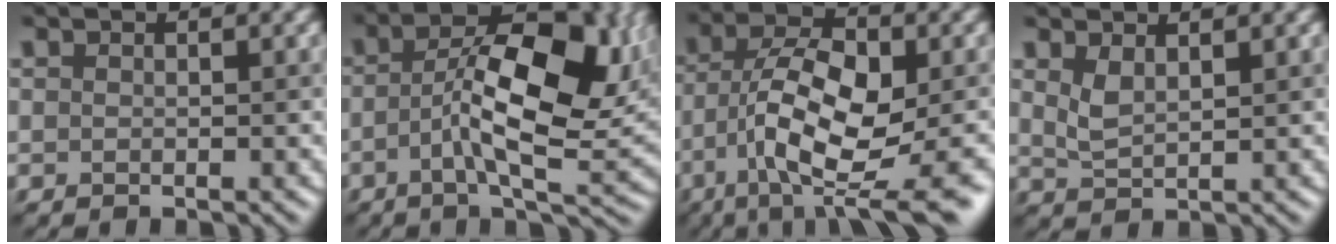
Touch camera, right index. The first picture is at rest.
{"total": 11.8, "force": [-0.2, 4.9, 10.8], "torque": [-0.172, 0.007, -0.005]}
{"total": 10.7, "force": [-4.1, 4.0, 9.1], "torque": [-0.148, 0.005, -0.068]}
{"total": 1.8, "force": [1.1, 0.6, 1.3], "torque": [-0.035, -0.003, 0.029]}